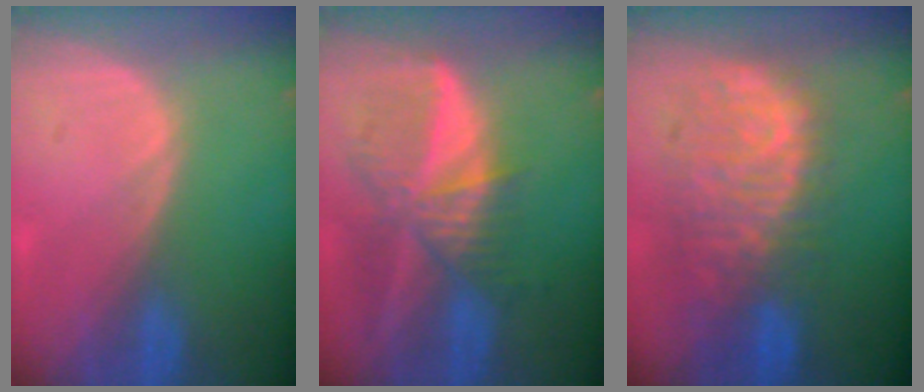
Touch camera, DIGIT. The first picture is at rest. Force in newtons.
{"total": 9.4, "press": 8.1, "slide": 4.7}
{"total": 11.0, "press": 9.6, "slide": 5.5}